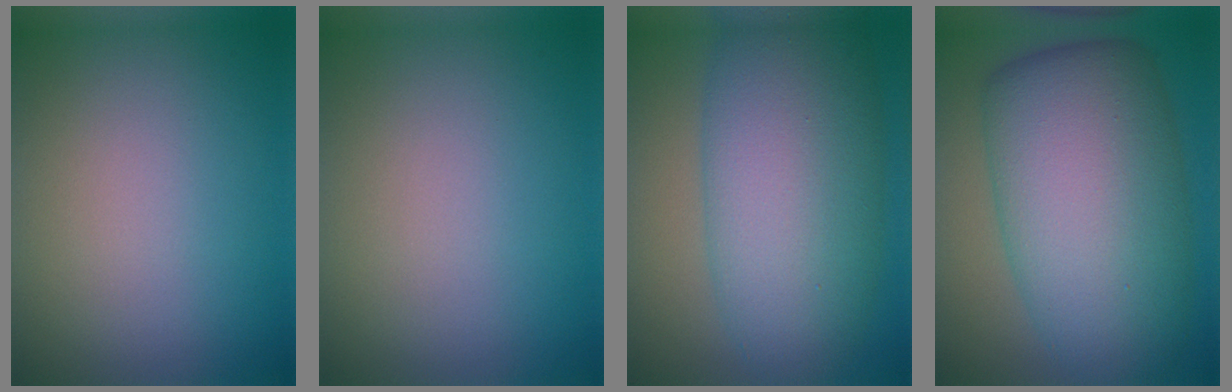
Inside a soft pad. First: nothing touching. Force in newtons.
{"total": 0.0}
{"total": 11.5, "press": 11.5, "slide": 0.2}
{"total": 12.7, "press": 12.7, "slide": 0.2}